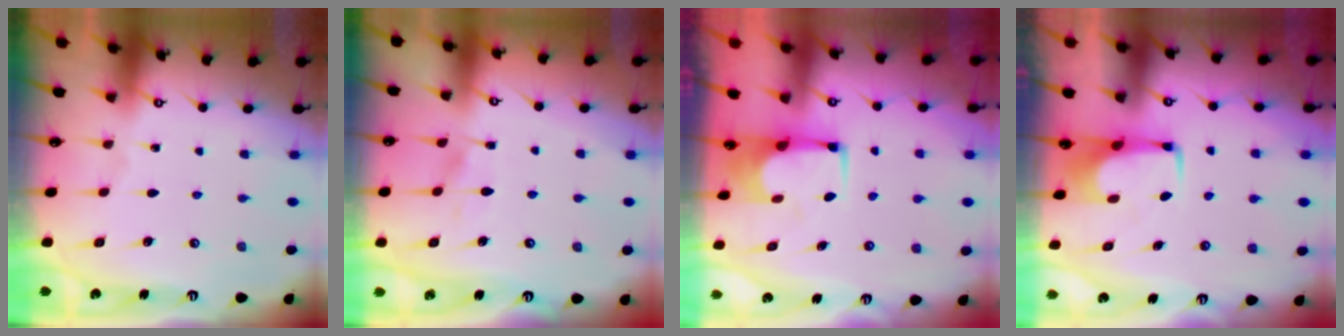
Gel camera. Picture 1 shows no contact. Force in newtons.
{"total": 4.8, "press": 4.7, "slide": 0.4}
{"total": 1.7, "press": 1.7, "slide": 0.3}
{"total": 1.7, "press": 1.5, "slide": 0.7}